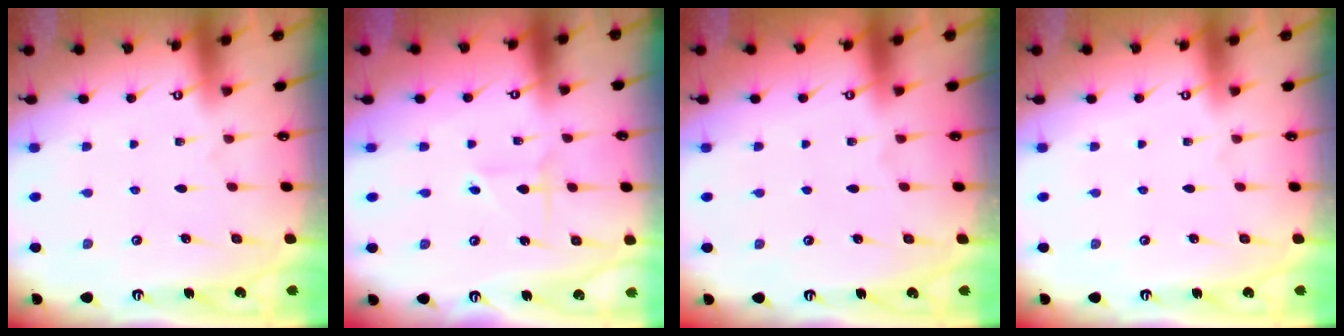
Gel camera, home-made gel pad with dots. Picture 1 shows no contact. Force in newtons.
{"total": 2.0, "press": 2.0, "slide": 0.1}
{"total": 0.0}
{"total": 0.0}